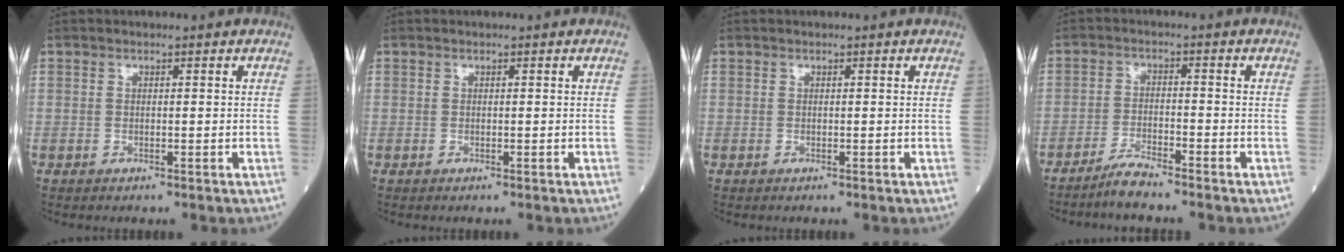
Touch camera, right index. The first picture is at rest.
{"total": 0.0}
{"total": 0.0}
{"total": 3.7, "force": [-3.4, -0.4, 1.2], "torque": [-0.026, -0.014, -0.071]}